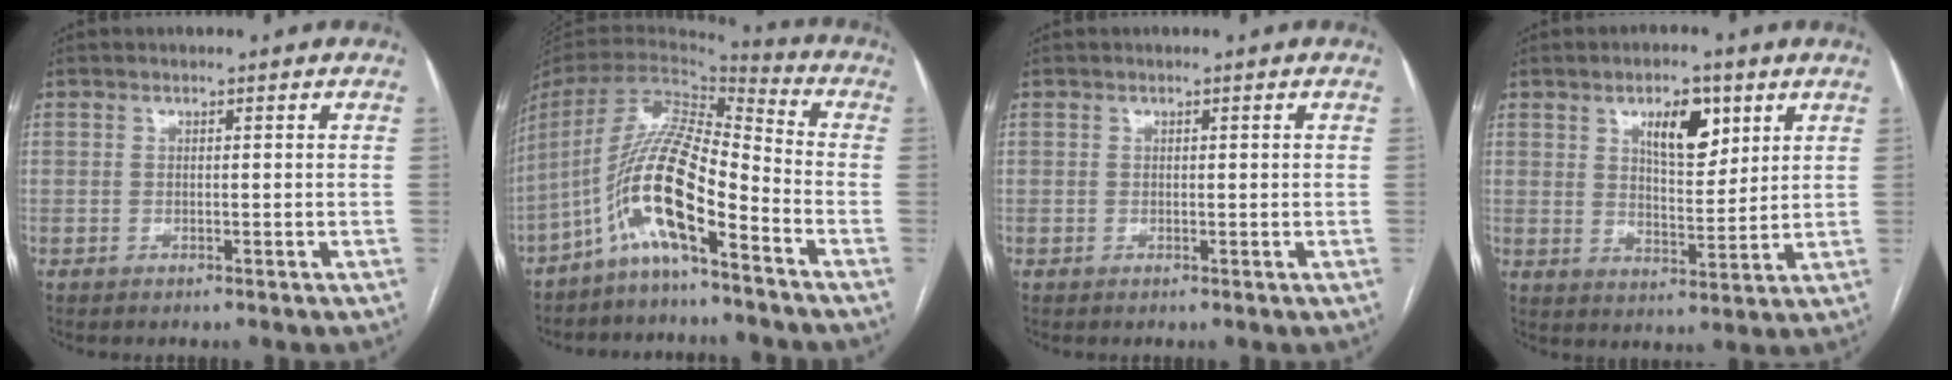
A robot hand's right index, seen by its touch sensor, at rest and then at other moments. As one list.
[{"total": 13.4, "force": [-7.0, 2.4, 11.2], "torque": [-0.222, 0.013, -0.129]}, {"total": 0.7, "force": [0.2, 0.3, 0.6], "torque": [-0.006, 0.002, 0.004]}, {"total": 8.4, "force": [4.1, 3.4, 6.4], "torque": [-0.103, 0.003, 0.071]}]